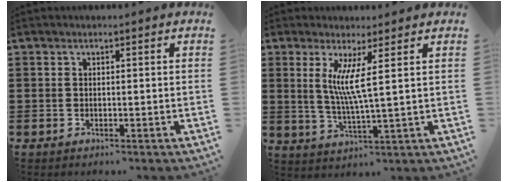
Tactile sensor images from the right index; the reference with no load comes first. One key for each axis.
{"total": 5.8, "fx": 1.9, "fy": -0.4, "fz": 5.5, "tx": -0.114, "ty": -0.011, "tz": 0.032}